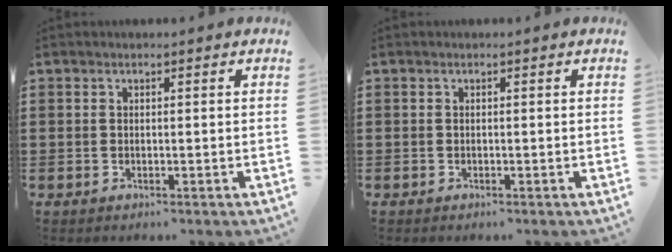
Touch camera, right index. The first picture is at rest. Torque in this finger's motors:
{"motor_torque": [0.05, 0.26, 0.01, -0.01]}